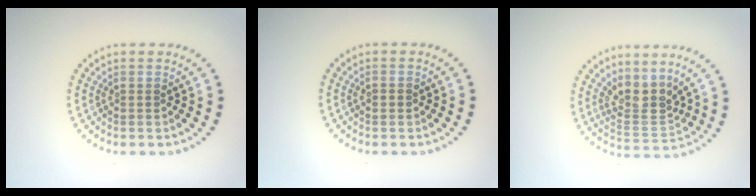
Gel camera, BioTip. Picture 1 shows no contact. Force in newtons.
{"total": 1.1, "press": 1.1, "slide": 0.1}
{"total": 3.4, "press": 2.5, "slide": 2.2}